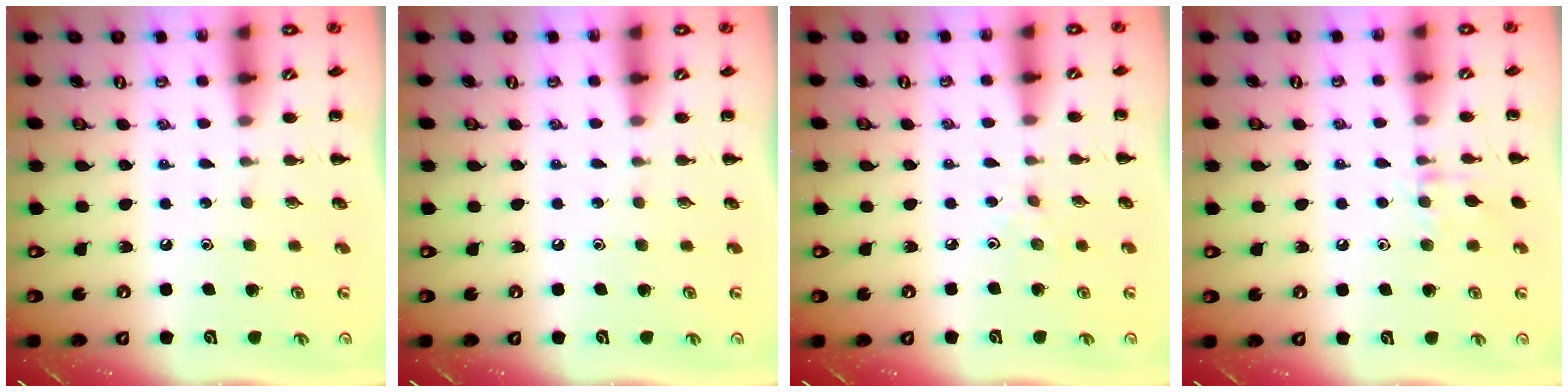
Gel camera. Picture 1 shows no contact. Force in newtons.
{"total": 0.0}
{"total": 2.5, "press": 2.3, "slide": 1.0}
{"total": 7.1, "press": 7.0, "slide": 1.3}